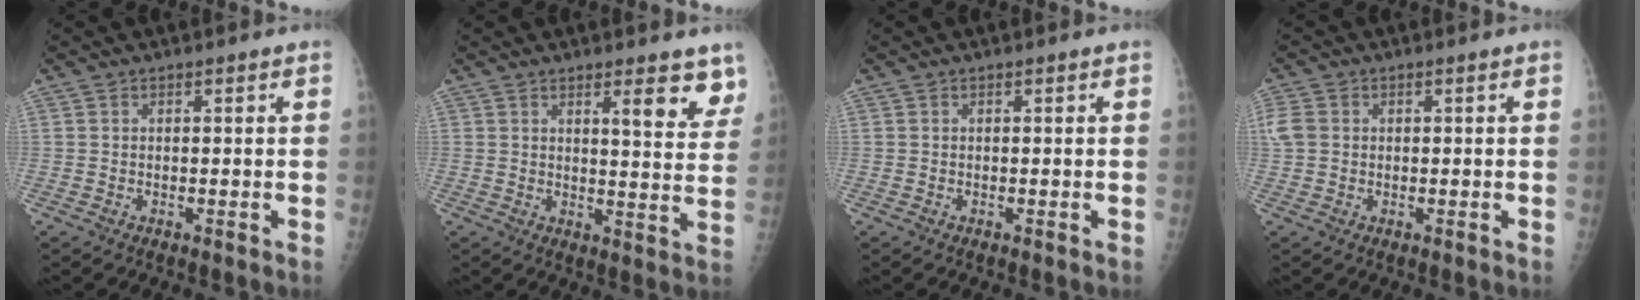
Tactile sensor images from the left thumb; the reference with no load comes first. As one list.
[{"total": 8.2, "force": [5.4, 2.1, 5.8], "torque": [-0.047, -0.034, 0.070]}, {"total": 0.0}, {"total": 4.3, "force": [0.6, 3.6, 2.4], "torque": [-0.063, 0.009, 0.014]}]